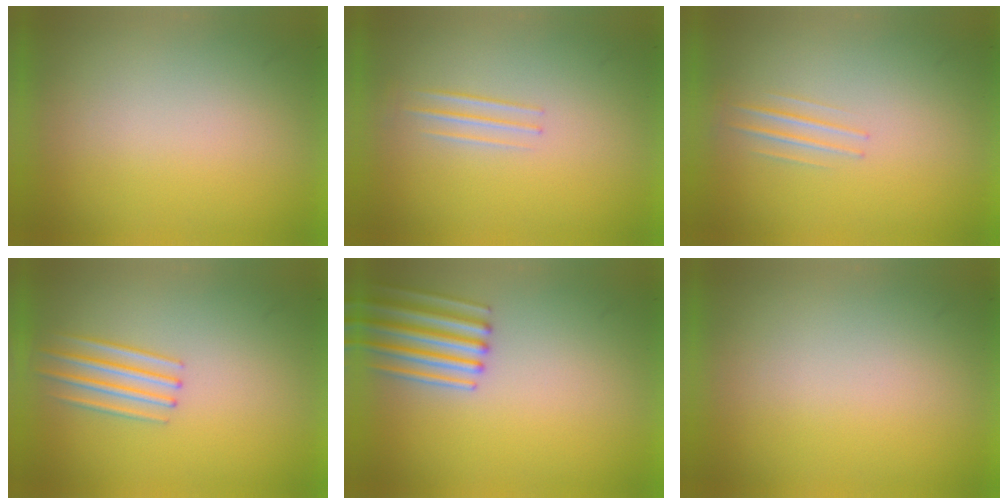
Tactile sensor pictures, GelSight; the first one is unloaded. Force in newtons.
{"total": 1.4}
{"total": 1.3}
{"total": 2.1}
{"total": 3.4}
{"total": 0.0}